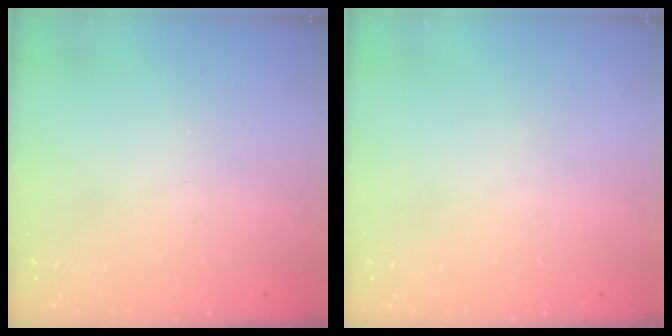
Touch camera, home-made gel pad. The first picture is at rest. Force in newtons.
{"total": 0.0}